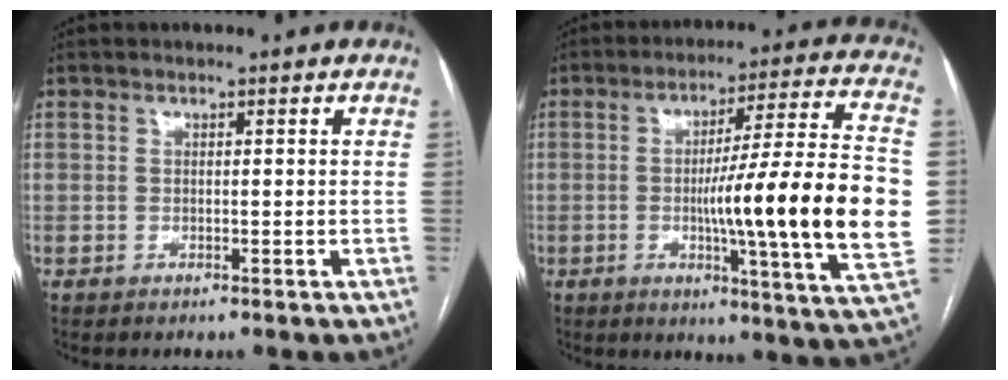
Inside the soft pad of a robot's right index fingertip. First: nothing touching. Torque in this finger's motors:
{"motor_torque": [2.14, 0.00, 1.05, 0.21]}